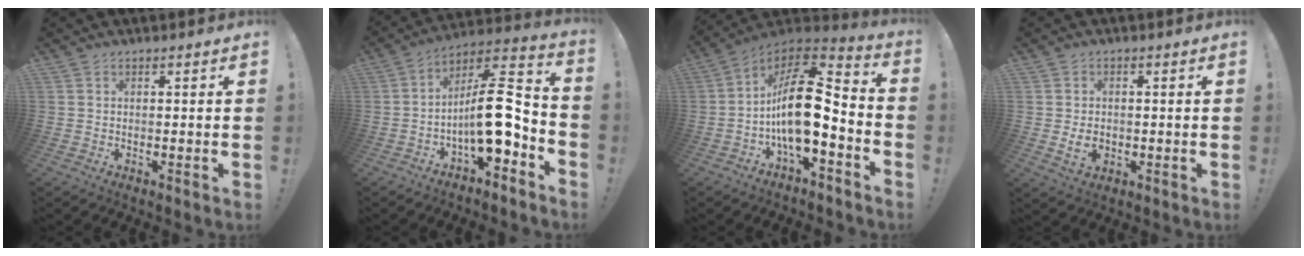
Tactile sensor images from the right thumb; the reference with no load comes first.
{"total": 16.6, "force": [-3.2, 6.2, 15.1], "torque": [-0.258, 0.016, -0.050]}
{"total": 17.8, "force": [-2.2, 8.3, 15.6], "torque": [-0.274, 0.010, -0.034]}
{"total": 4.6, "force": [-0.5, 3.4, 3.0], "torque": [-0.036, -0.001, -0.007]}